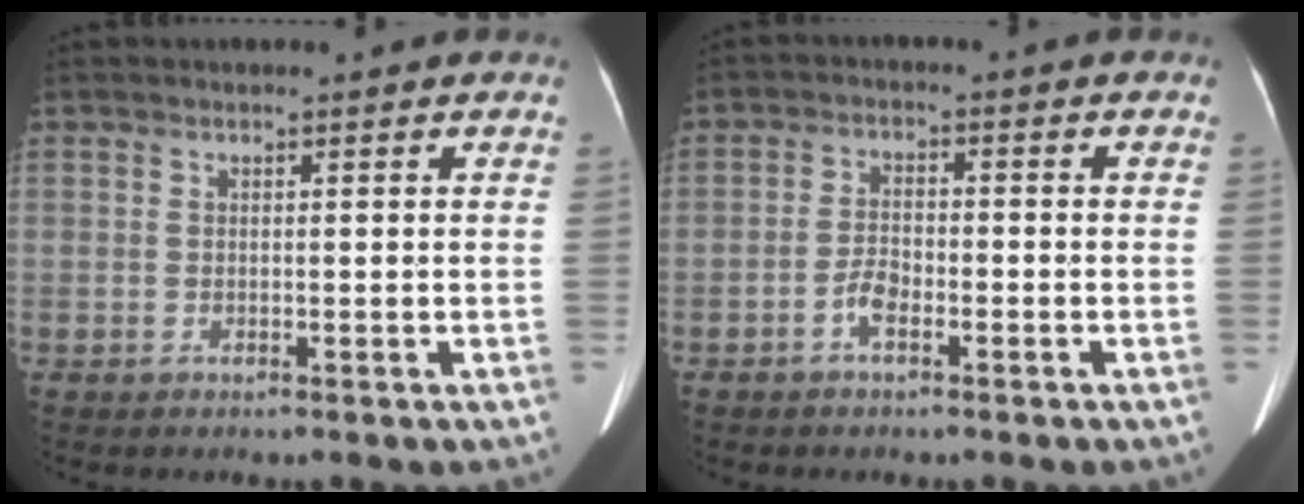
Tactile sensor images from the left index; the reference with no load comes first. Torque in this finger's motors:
{"motor_torque": [0.04, -0.02, 0.09, 0.01]}